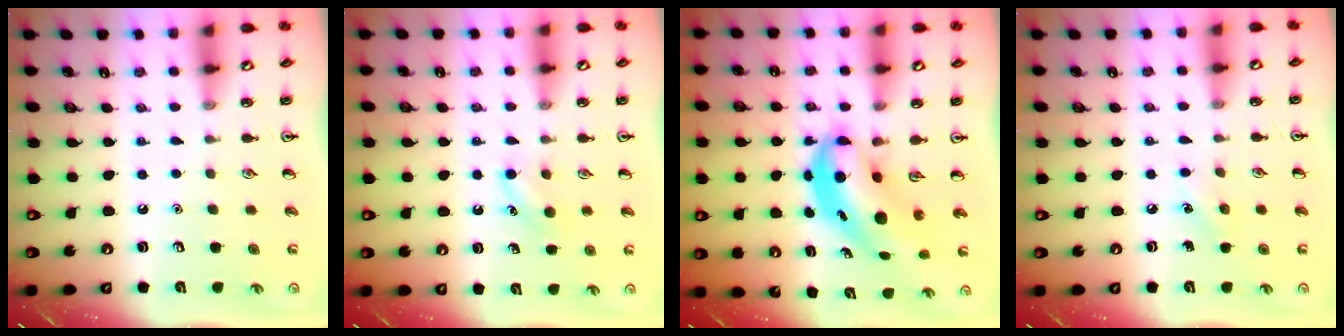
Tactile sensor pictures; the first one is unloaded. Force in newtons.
{"total": 4.7, "press": 4.5, "slide": 1.4}
{"total": 6.5, "press": 6.3, "slide": 1.7}
{"total": 4.8, "press": 4.6, "slide": 1.4}